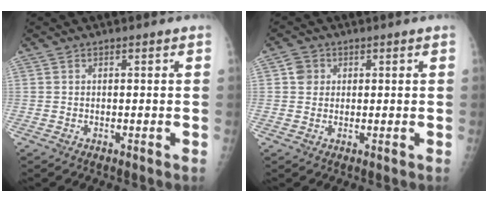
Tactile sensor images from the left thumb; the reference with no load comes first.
{"total": 3.0, "force": [0.8, 2.8, 0.9], "torque": [0.000, 0.000, 0.009]}